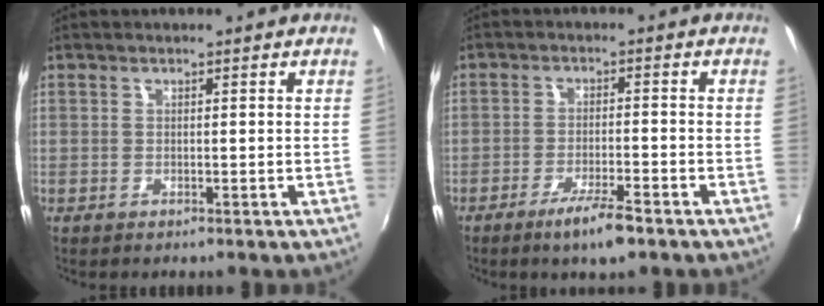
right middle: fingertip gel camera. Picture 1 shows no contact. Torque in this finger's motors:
{"motor_torque": [1.11, -1.03, 0.39, 0.10]}